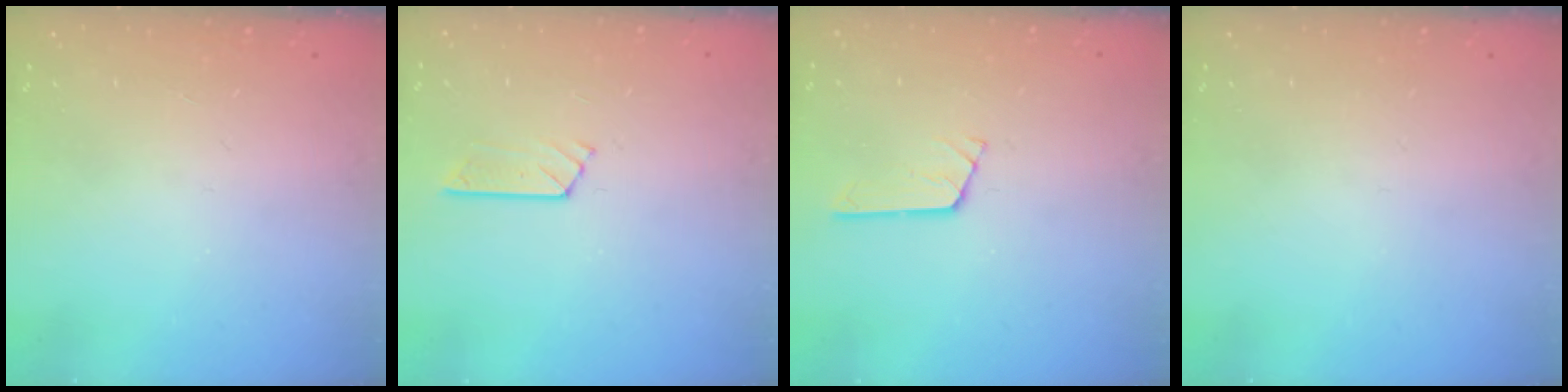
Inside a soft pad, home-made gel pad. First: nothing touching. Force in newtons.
{"total": 3.9, "press": 3.9, "slide": 0.4}
{"total": 2.9, "press": 2.9, "slide": 0.1}
{"total": 0.0}